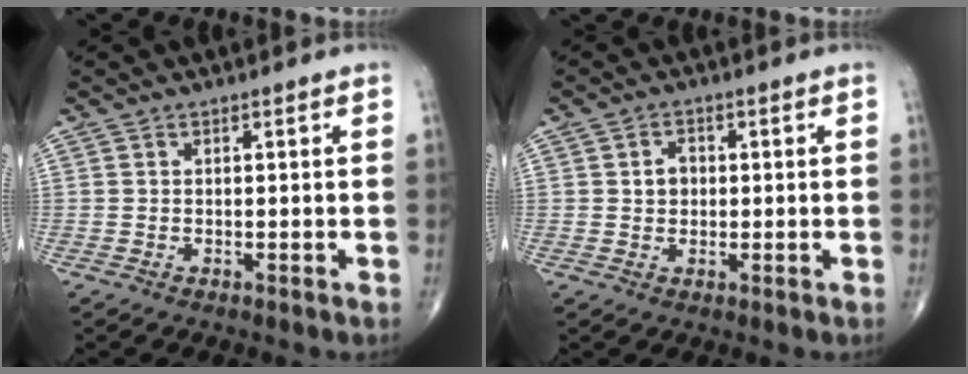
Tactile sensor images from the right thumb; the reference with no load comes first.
{"total": 3.0, "force": [0.2, 2.5, 1.7], "torque": [-0.018, 0.006, 0.002]}